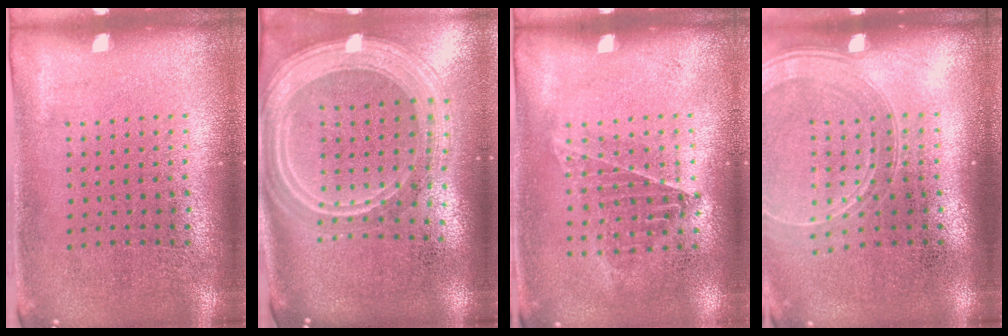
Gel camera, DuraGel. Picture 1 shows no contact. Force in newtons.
{"total": 3.0, "press": 2.4, "slide": 1.7}
{"total": 1.0, "press": 0.9, "slide": 0.3}
{"total": 1.7, "press": 1.6, "slide": 0.6}